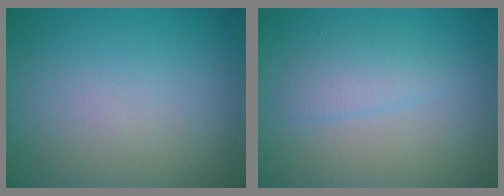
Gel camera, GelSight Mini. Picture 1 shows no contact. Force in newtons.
{"total": 1.8, "press": 1.8, "slide": 0.1}